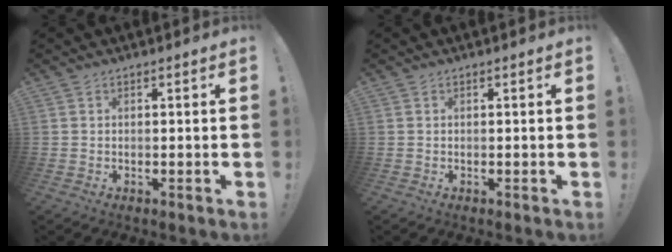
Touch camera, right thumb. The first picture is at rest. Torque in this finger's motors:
{"motor_torque": [0.00, 0.00, 0.01, 0.00, 0.00]}